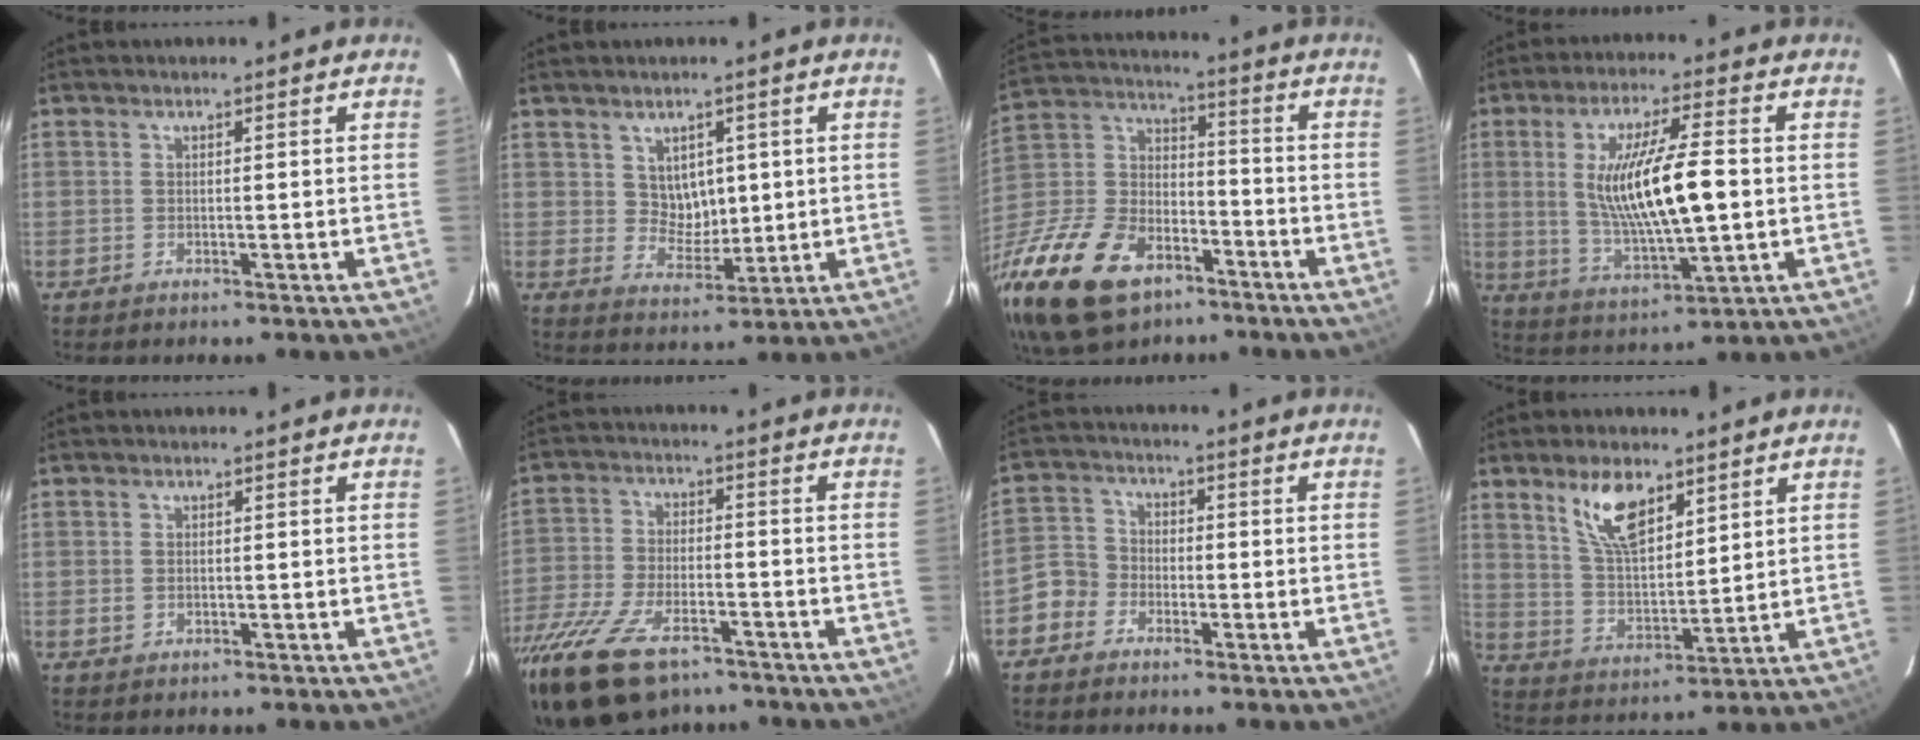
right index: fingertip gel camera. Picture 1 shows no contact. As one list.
[{"total": 5.3, "force": [1.8, 4.5, 2.1], "torque": [-0.033, 0.003, 0.042]}, {"total": 29.1, "force": [-16.8, 16.7, 16.9], "torque": [-0.405, -0.006, -0.287]}, {"total": 14.9, "force": [0.5, 3.3, 14.6], "torque": [-0.269, -0.010, 0.023]}, {"total": 1.4, "force": [-0.2, 1.3, 0.6], "torque": [-0.009, 0.003, -0.001]}, {"total": 20.6, "force": [-14.5, 9.1, 11.5], "torque": [-0.267, -0.042, -0.257]}, {"total": 5.3, "force": [-3.1, 4.3, 0.7], "torque": [-0.016, 0.021, -0.071]}, {"total": 10.5, "force": [6.3, 4.6, 6.9], "torque": [-0.126, 0.007, 0.129]}]